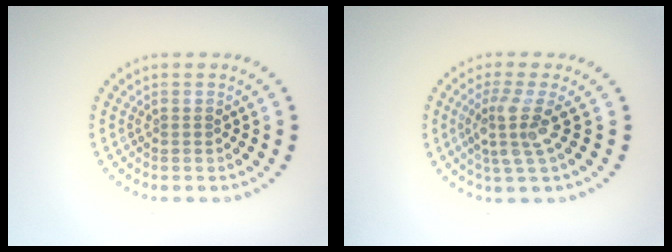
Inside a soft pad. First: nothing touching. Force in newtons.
{"total": 3.2, "press": 2.3, "slide": 2.2}